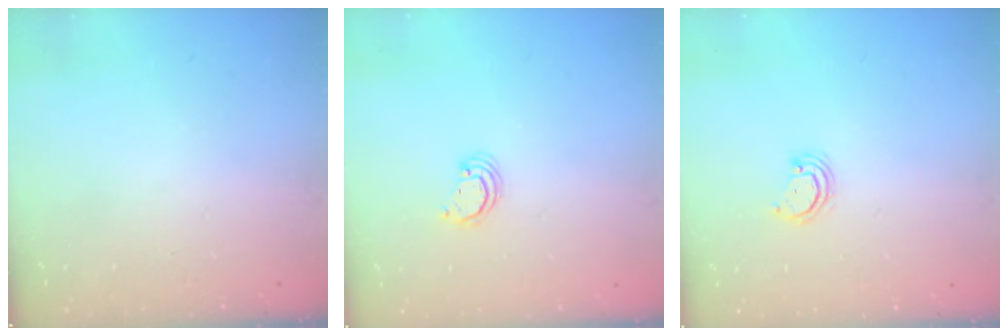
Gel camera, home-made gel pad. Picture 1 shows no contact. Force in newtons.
{"total": 2.2, "press": 2.2, "slide": 0.2}
{"total": 2.8, "press": 2.8, "slide": 0.2}